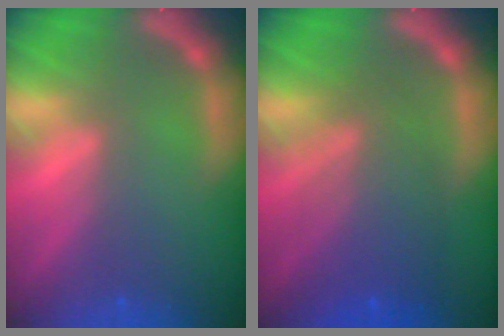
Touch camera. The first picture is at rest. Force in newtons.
{"total": 7.0}